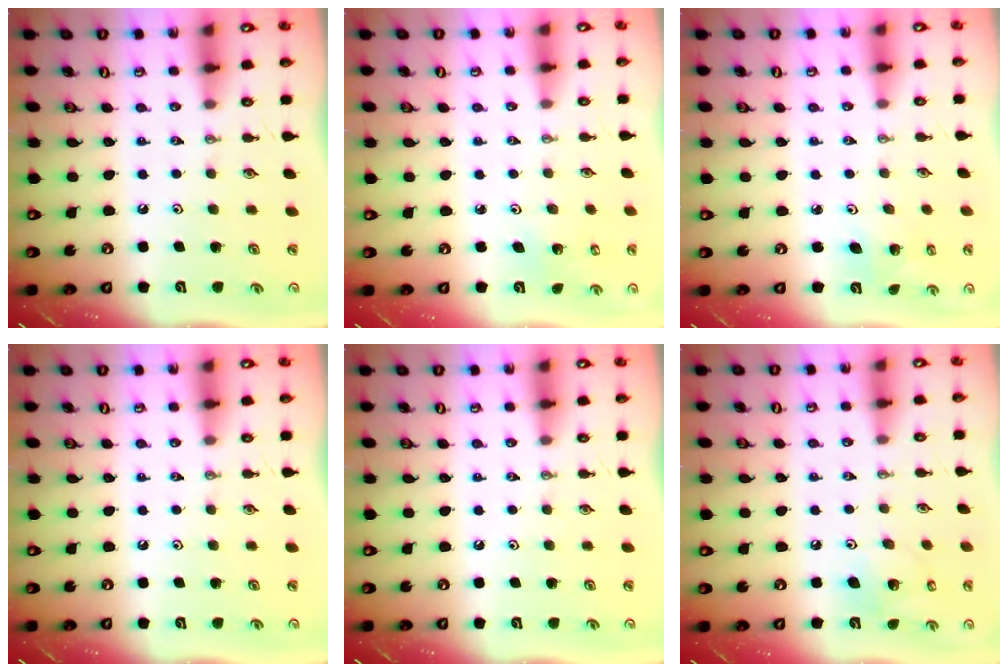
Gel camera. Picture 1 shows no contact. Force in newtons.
{"total": 2.2, "press": 2.2, "slide": 0.2}
{"total": 2.8, "press": 2.8, "slide": 0.2}
{"total": 0.0}
{"total": 0.0}
{"total": 7.7, "press": 7.5, "slide": 1.7}